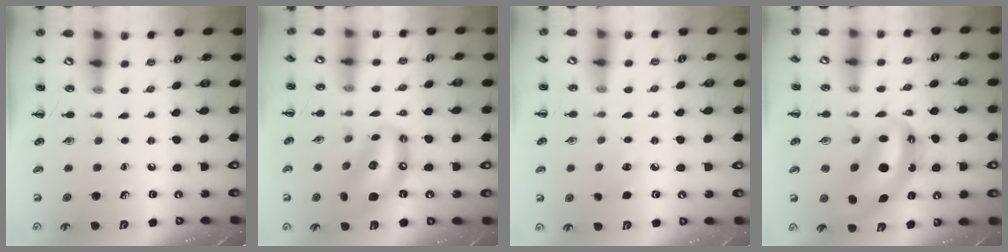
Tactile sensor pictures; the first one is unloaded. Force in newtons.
{"total": 12.6, "press": 12.2, "slide": 3.2}
{"total": 4.4, "press": 4.2, "slide": 1.2}
{"total": 9.8, "press": 9.5, "slide": 2.2}